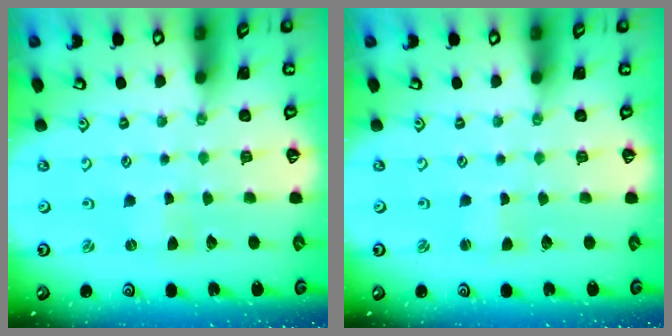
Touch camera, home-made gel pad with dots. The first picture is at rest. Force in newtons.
{"total": 1.1, "press": 1.1, "slide": 0.1}